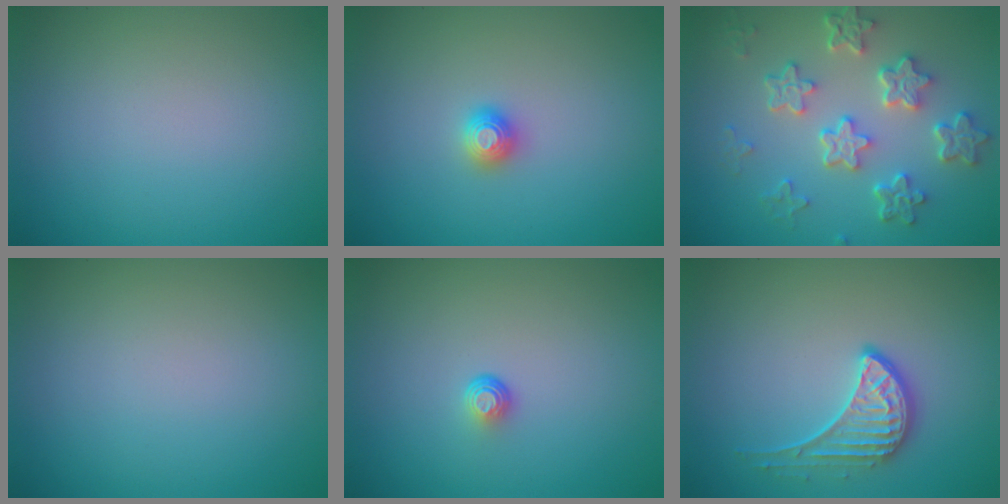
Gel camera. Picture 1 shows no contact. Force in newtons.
{"total": 1.5, "press": 1.5, "slide": 0.2}
{"total": 5.7, "press": 4.4, "slide": 3.6}
{"total": 0.0}
{"total": 1.0, "press": 0.6, "slide": 0.8}
{"total": 2.7, "press": 2.2, "slide": 1.6}